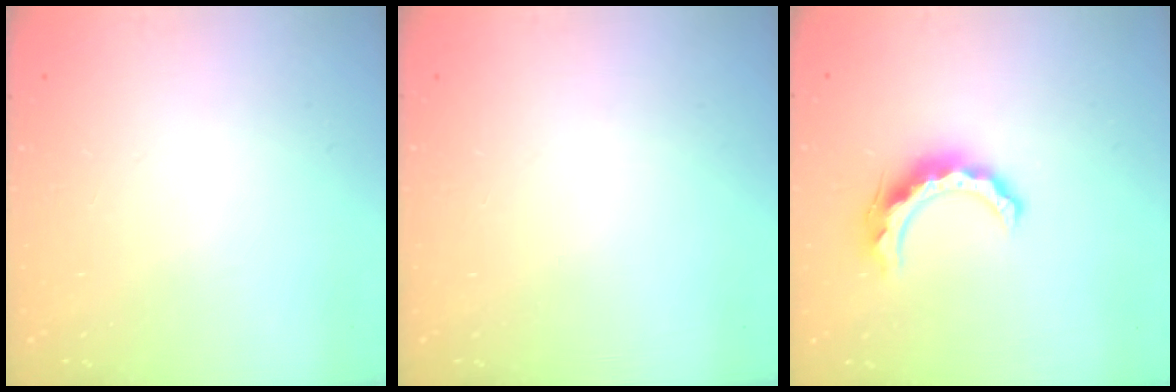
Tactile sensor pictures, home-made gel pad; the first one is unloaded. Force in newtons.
{"total": 0.0}
{"total": 10.6, "press": 10.6, "slide": 0.3}